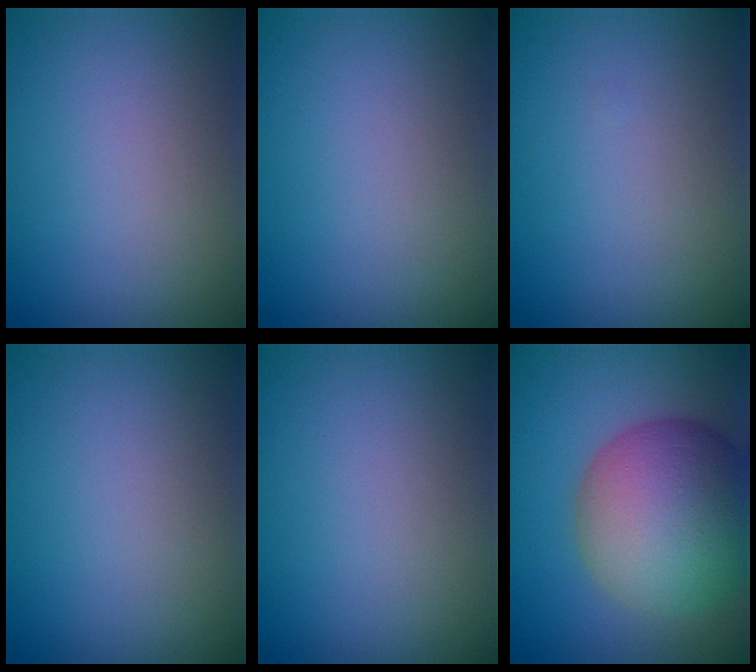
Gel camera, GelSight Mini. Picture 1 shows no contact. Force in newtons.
{"total": 0.0}
{"total": 0.0}
{"total": 0.0}
{"total": 0.0}
{"total": 12.3, "press": 12.3, "slide": 1.0}